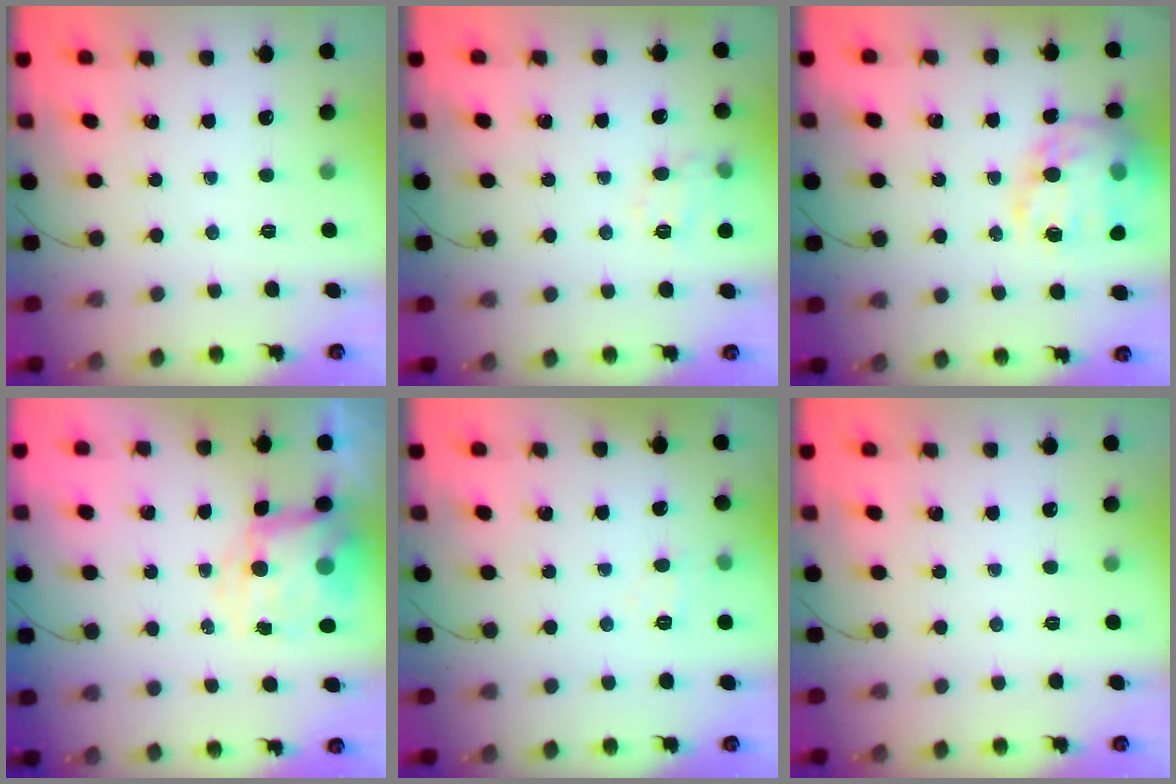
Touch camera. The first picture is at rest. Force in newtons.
{"total": 9.4, "press": 9.4, "slide": 1.1}
{"total": 22.5, "press": 22.1, "slide": 4.0}
{"total": 8.0, "press": 7.8, "slide": 2.0}
{"total": 4.8, "press": 4.5, "slide": 1.7}
{"total": 0.0}